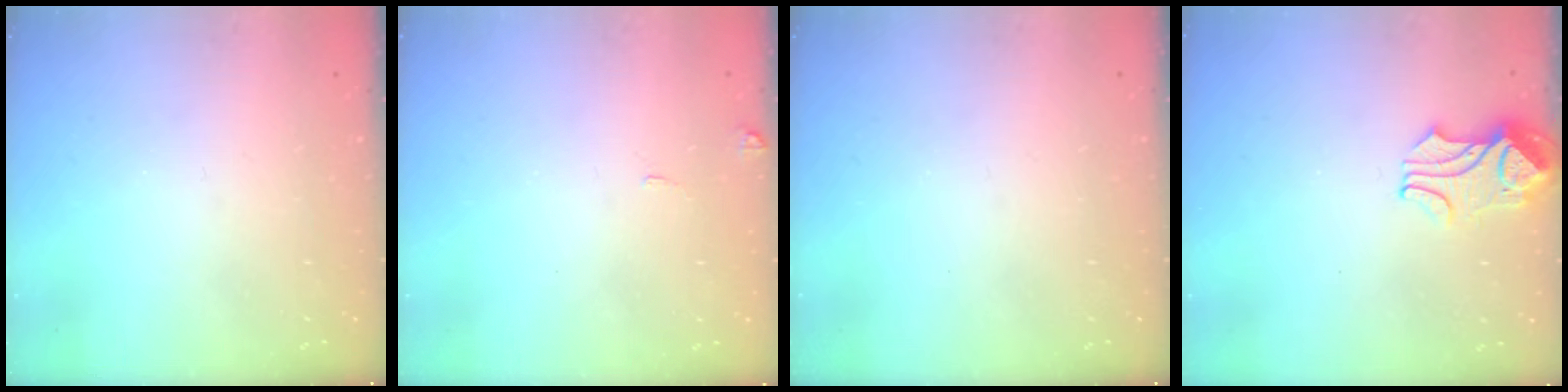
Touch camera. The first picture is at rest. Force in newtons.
{"total": 4.8, "press": 4.8, "slide": 0.4}
{"total": 0.0}
{"total": 2.3, "press": 2.3, "slide": 0.6}